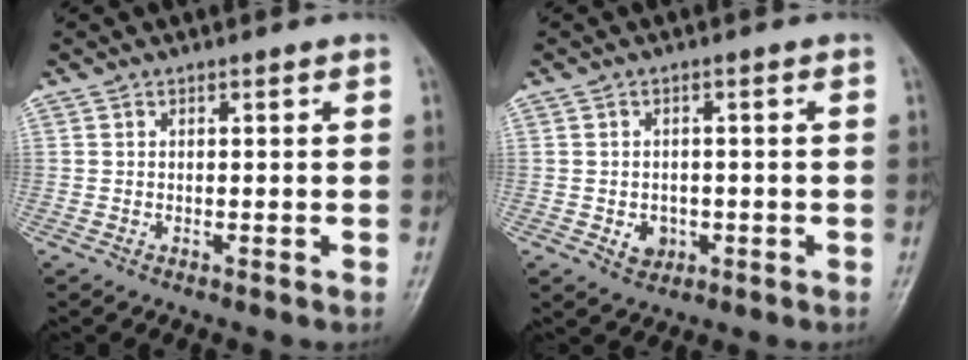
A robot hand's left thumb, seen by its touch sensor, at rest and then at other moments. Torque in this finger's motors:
{"motor_torque": [-0.14, 0.07, 0.21, -0.08, 0.00]}